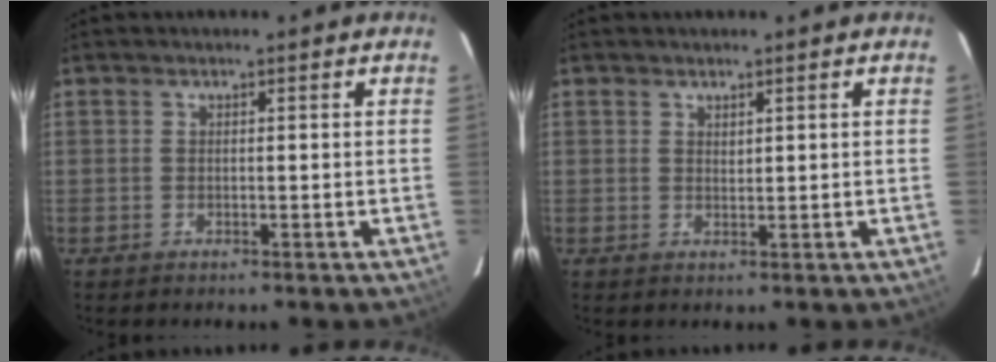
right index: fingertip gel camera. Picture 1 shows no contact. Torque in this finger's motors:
{"motor_torque": [-0.16, 0.20, -0.08, -0.01]}